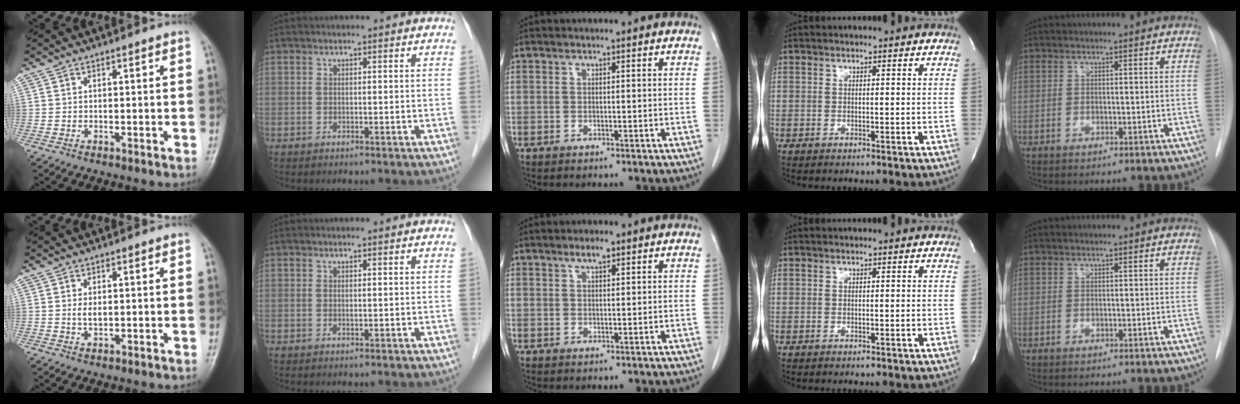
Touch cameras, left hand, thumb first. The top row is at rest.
{"thumb": {"total": 2.1, "force": [0.4, 1.0, 1.8], "torque": [-0.030, -0.003, 0.009]}, "index": {"total": 0.6, "force": [0.5, 0.0, 0.4], "torque": [-0.009, 0.002, 0.008]}, "middle": {"total": 2.2, "force": [1.5, 0.5, 1.6], "torque": [-0.033, 0.002, 0.027]}}